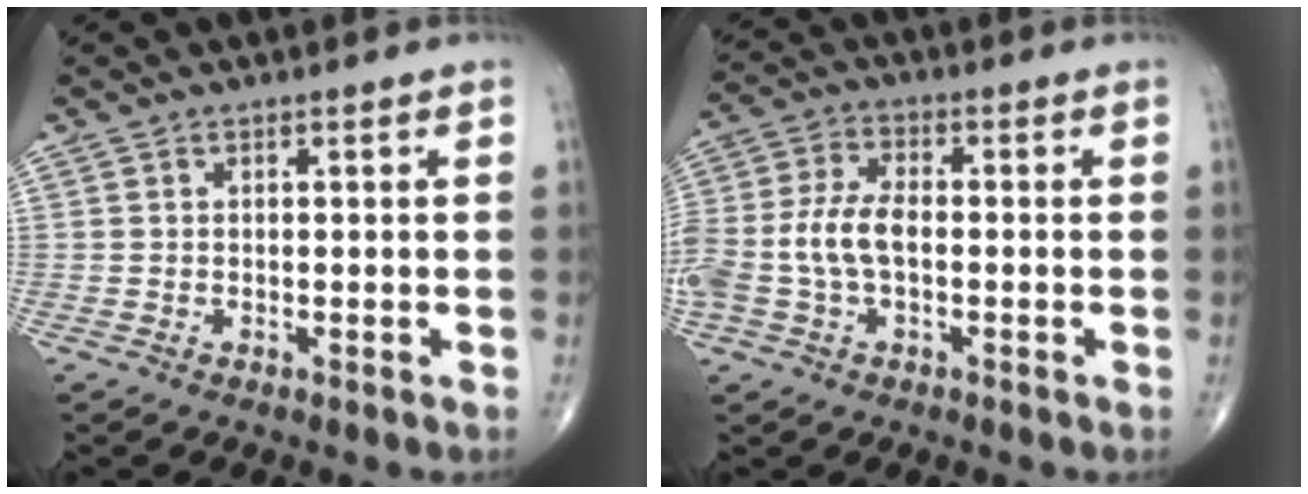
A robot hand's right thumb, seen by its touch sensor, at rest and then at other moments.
{"total": 10.9, "force": [-1.5, 6.3, 8.8], "torque": [-0.206, 0.025, -0.029]}